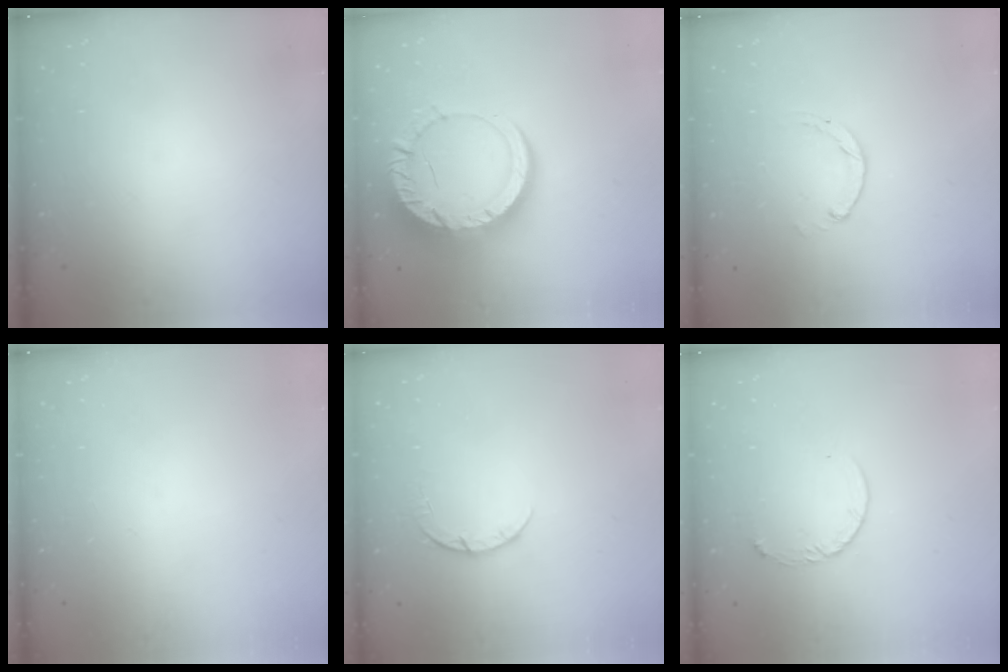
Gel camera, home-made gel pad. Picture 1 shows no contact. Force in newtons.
{"total": 18.9, "press": 18.8, "slide": 1.9}
{"total": 0.0}
{"total": 0.0}
{"total": 3.2, "press": 3.2, "slide": 0.5}
{"total": 5.7, "press": 5.7, "slide": 0.6}